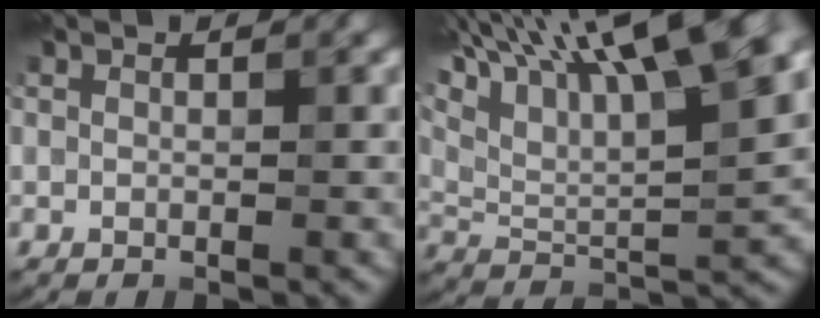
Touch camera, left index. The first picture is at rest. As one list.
[{"total": 17.2, "force": [9.6, 5.4, 13.2], "torque": [-0.252, 0.042, 0.170]}]